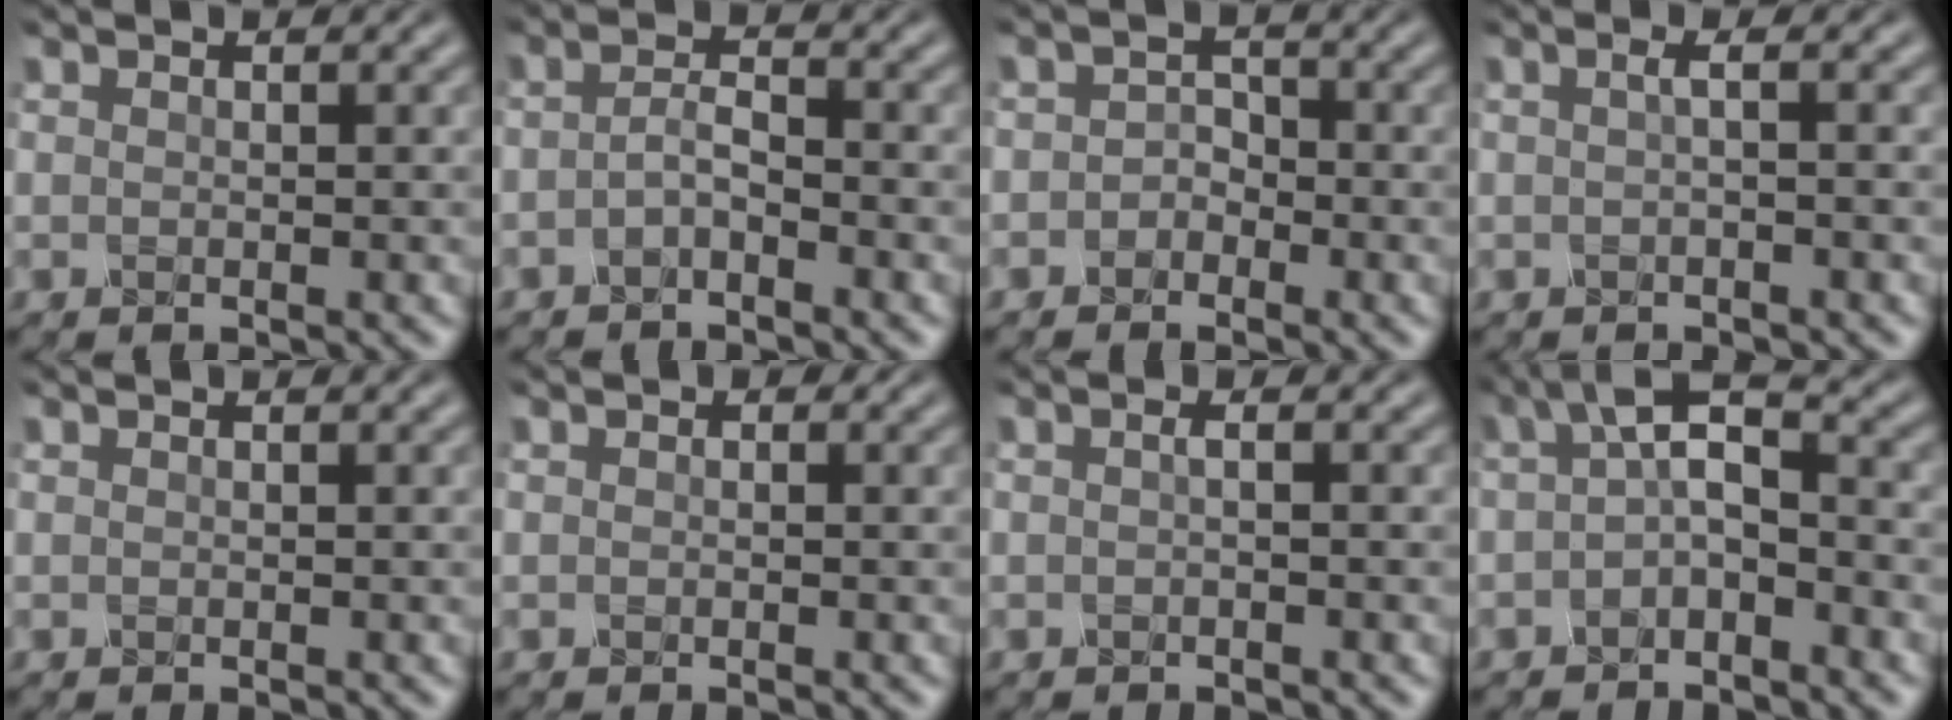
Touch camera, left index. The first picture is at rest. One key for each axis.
{"total": 1.8, "fx": -1.4, "fy": 0.4, "fz": 1.1, "tx": -0.026, "ty": 0.006, "tz": -0.032}
{"total": 1.6, "fx": -1.2, "fy": 1.1, "fz": 0.4, "tx": -0.003, "ty": 0.003, "tz": -0.027}
{"total": 1.3, "fx": -0.3, "fy": 0.2, "fz": 1.2, "tx": -0.022, "ty": 0.004, "tz": -0.013}
{"total": 0.0}
{"total": 0.5, "fx": 0.1, "fy": 0.5, "fz": 0.1, "tx": -0.003, "ty": 0.000, "tz": -0.005}
{"total": 0.7, "fx": -0.3, "fy": 0.0, "fz": 0.6, "tx": -0.014, "ty": 0.005, "tz": -0.009}
{"total": 3.9, "fx": -0.5, "fy": 1.7, "fz": 3.5, "tx": -0.061, "ty": 0.015, "tz": -0.020}